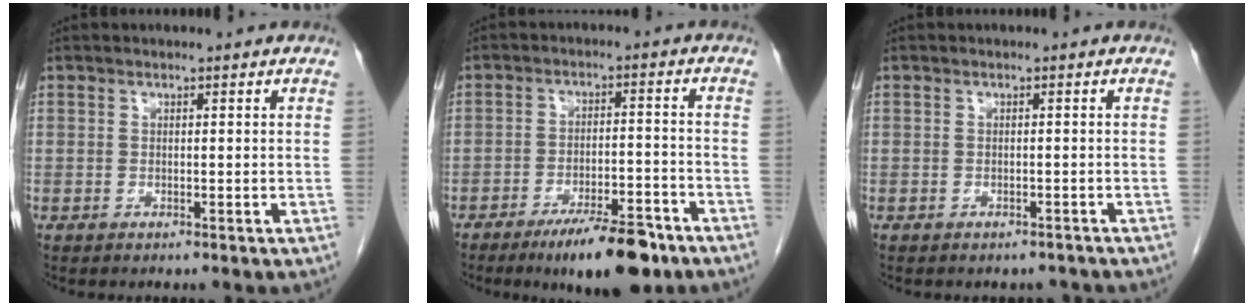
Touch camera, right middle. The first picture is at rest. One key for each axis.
{"total": 10.8, "fx": -7.6, "fy": 2.6, "fz": 7.2, "tx": -0.104, "ty": -0.008, "tz": -0.119}
{"total": 2.8, "fx": -2.5, "fy": 1.2, "fz": 0.4, "tx": -0.004, "ty": 0.002, "tz": -0.032}